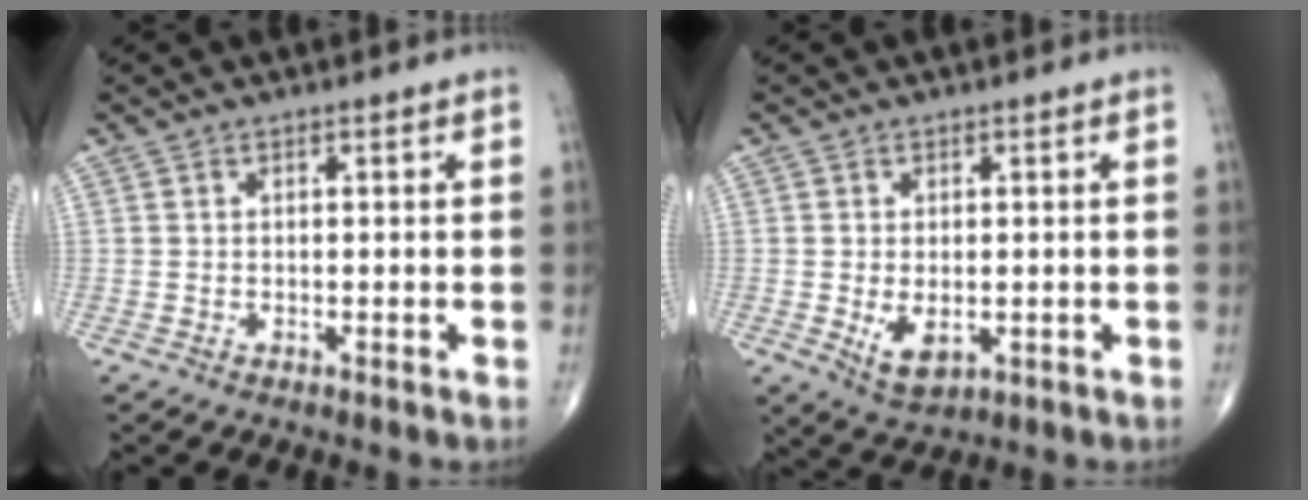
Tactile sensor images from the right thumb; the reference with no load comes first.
{"total": 5.0, "force": [-0.8, 2.9, 4.0], "torque": [-0.063, -0.011, -0.003]}